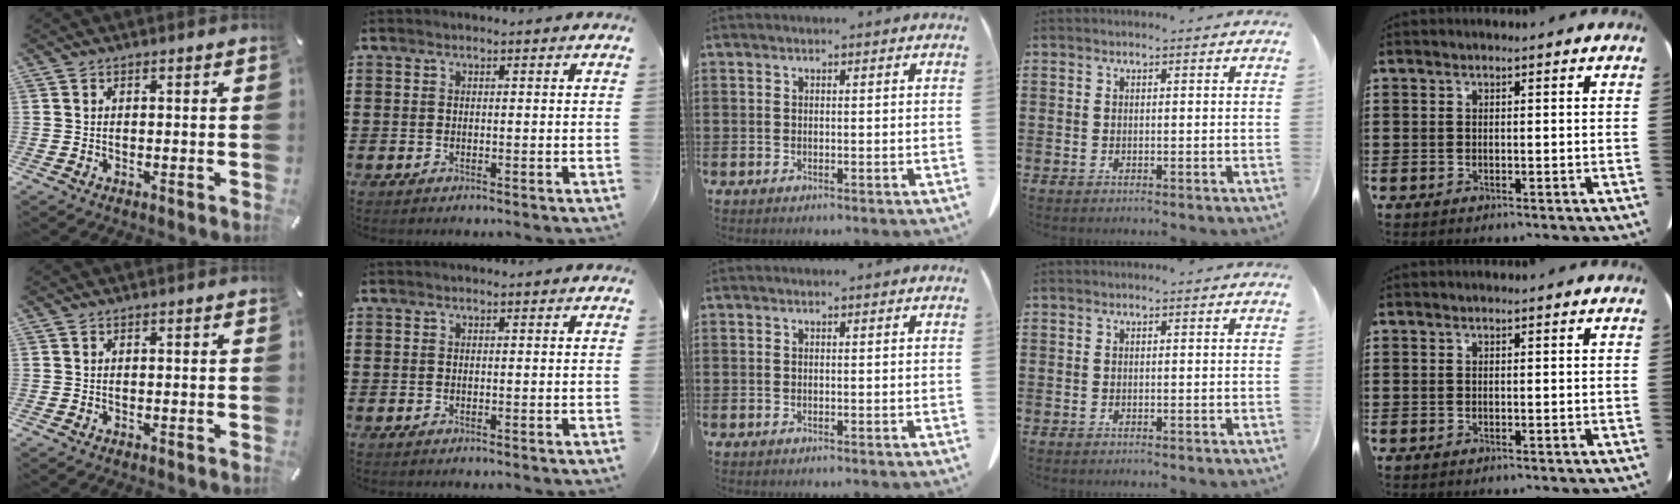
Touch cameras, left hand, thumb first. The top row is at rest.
{}